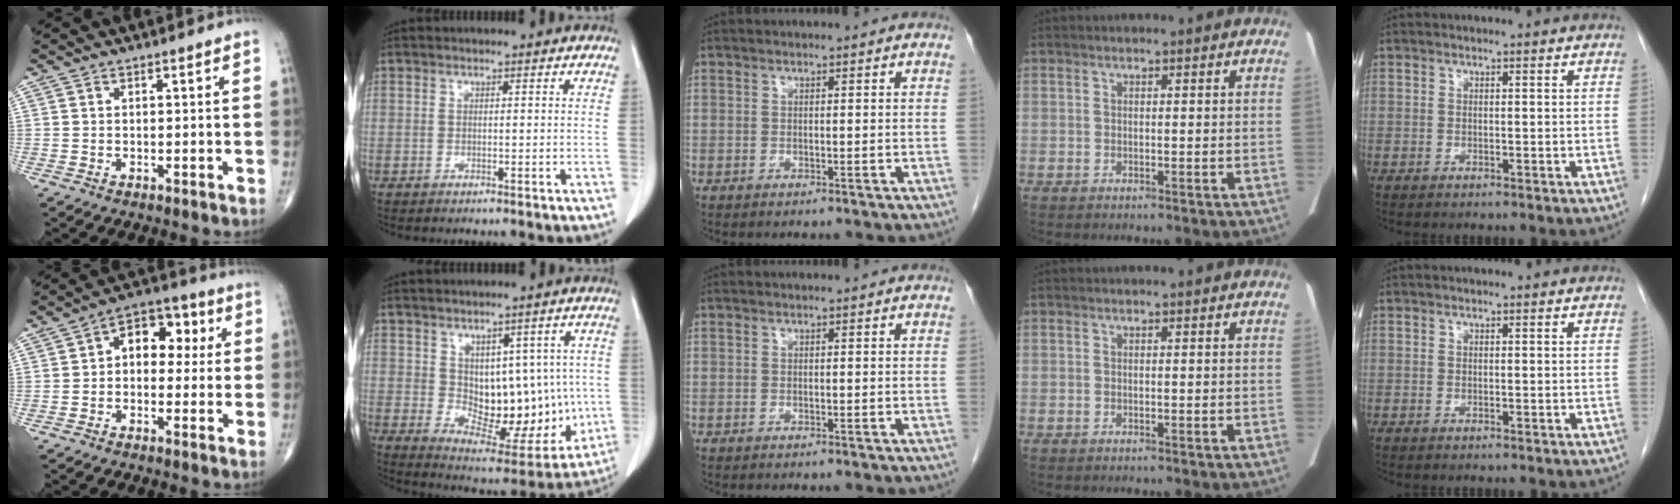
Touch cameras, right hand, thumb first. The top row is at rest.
{"thumb": {"total": 10.1, "force": [1.5, 6.8, 7.3], "torque": [-0.064, 0.032, 0.011]}, "index": {"total": 13.2, "force": [0.3, 7.7, 10.8], "torque": [-0.128, 0.010, 0.036]}}